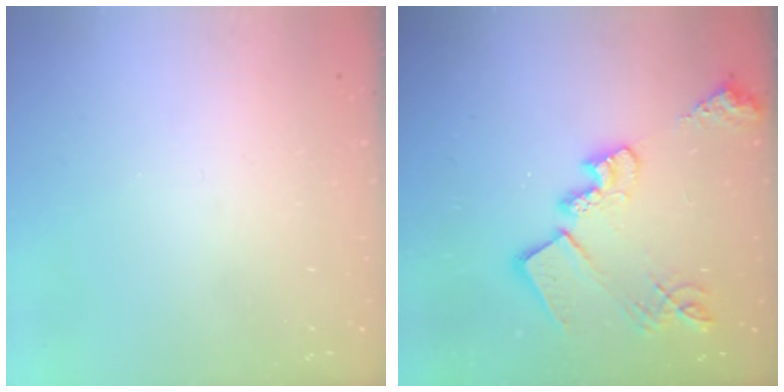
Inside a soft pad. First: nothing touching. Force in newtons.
{"total": 19.2, "press": 19.1, "slide": 1.4}